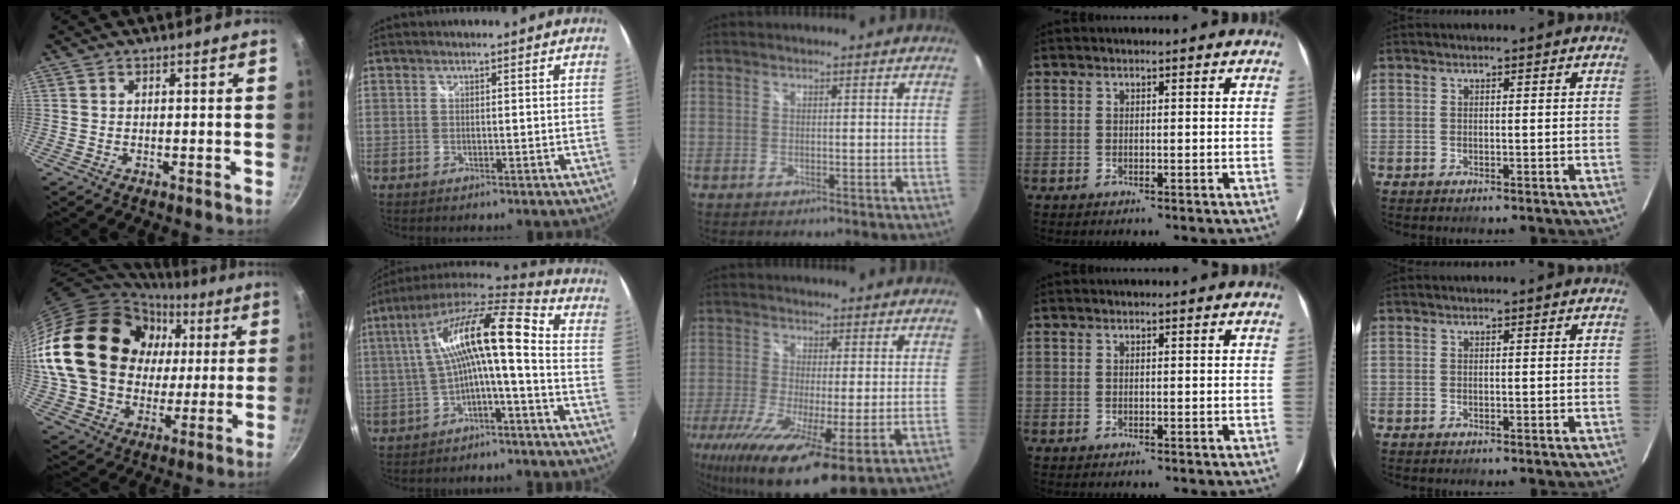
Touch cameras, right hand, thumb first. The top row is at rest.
{"thumb": {"total": 27.8, "force": [5.1, 21.8, 16.5], "torque": [-0.285, 0.021, 0.106]}, "index": {"total": 15.2, "force": [-0.1, 3.1, 14.9], "torque": [-0.280, 0.023, -0.006]}, "middle": {"total": 16.6, "force": [-6.8, 3.5, 14.8], "torque": [-0.288, -0.068, -0.112]}}